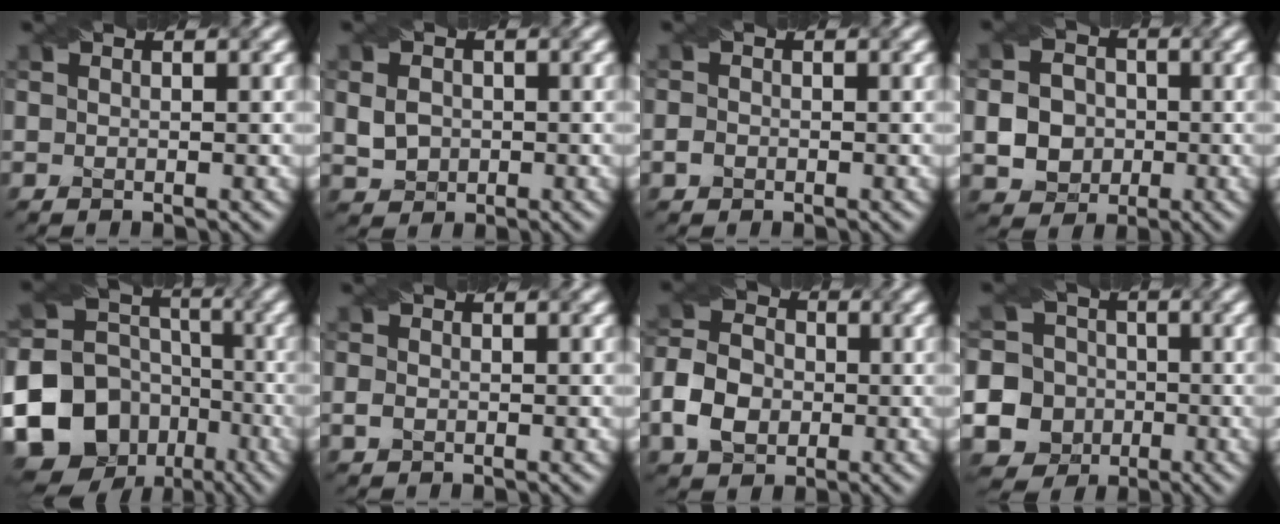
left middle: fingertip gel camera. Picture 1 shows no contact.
{"total": 3.0, "force": [-0.2, 2.6, 1.5], "torque": [-0.035, 0.002, -0.009]}
{"total": 0.8, "force": [-0.7, 0.5, 0.1], "torque": [0.001, -0.002, -0.016]}
{"total": 5.2, "force": [-0.9, 4.7, 2.1], "torque": [-0.031, 0.001, -0.029]}
{"total": 20.0, "force": [-8.8, 16.7, 6.5], "torque": [-0.160, -0.048, -0.166]}
{"total": 0.7, "force": [-0.4, 0.5, 0.3], "torque": [-0.006, -0.003, -0.010]}
{"total": 5.5, "force": [-1.7, 4.2, 3.0], "torque": [-0.063, 0.004, -0.045]}
{"total": 15.7, "force": [-5.7, 14.3, 2.9], "torque": [-0.107, -0.021, -0.120]}